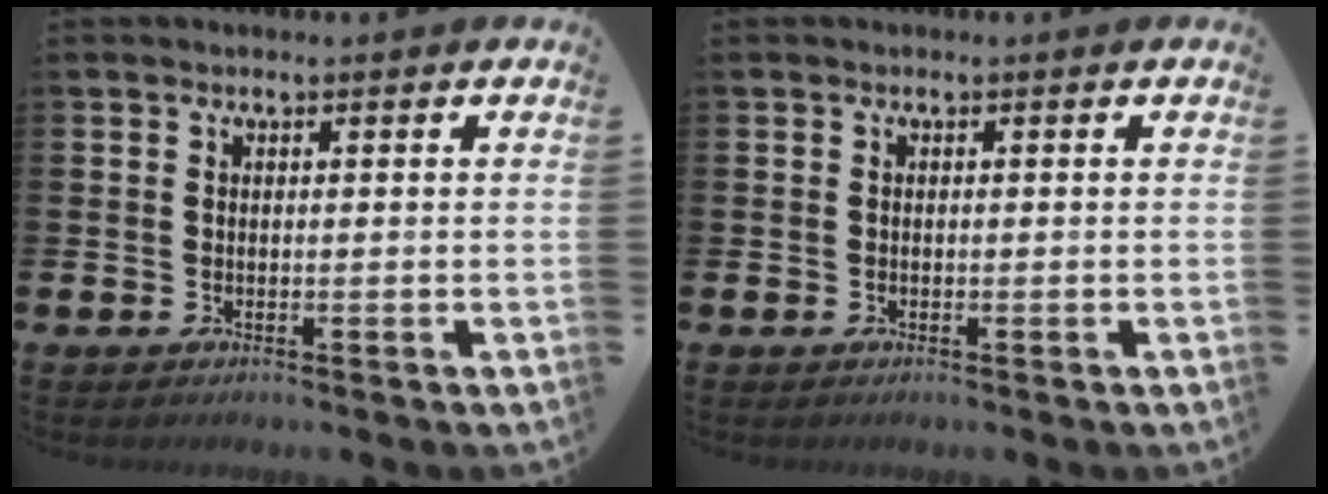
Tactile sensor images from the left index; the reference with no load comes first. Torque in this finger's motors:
{"motor_torque": [-0.11, 0.14, -0.01, -0.01]}